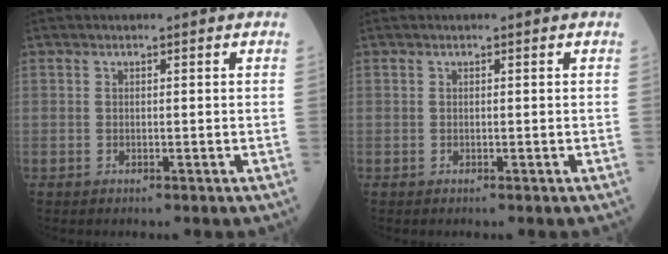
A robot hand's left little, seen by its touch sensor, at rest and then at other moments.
{"total": 0.0}